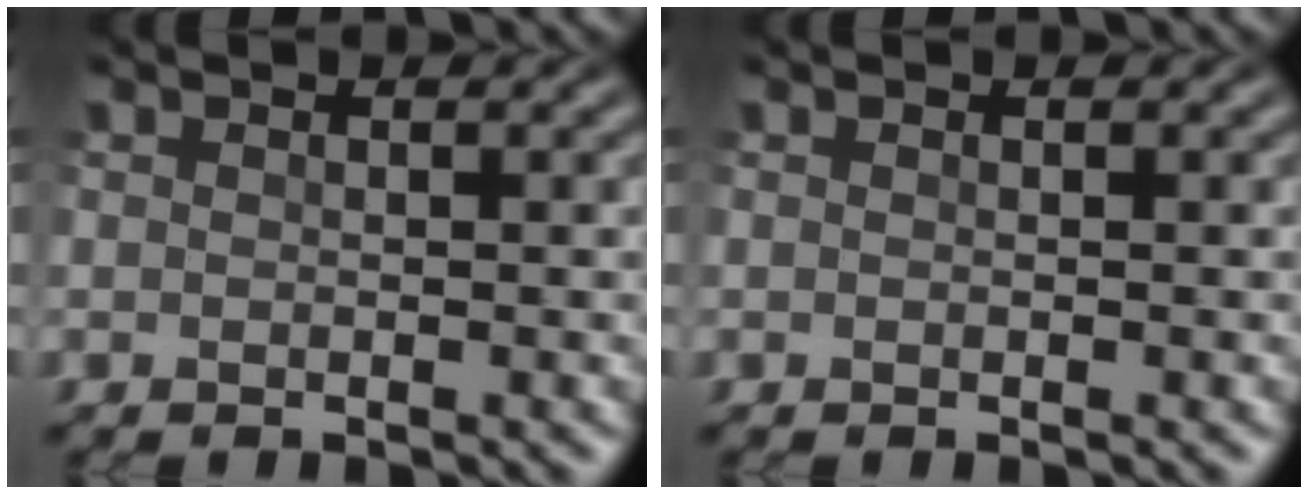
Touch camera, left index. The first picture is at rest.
{"total": 0.0}